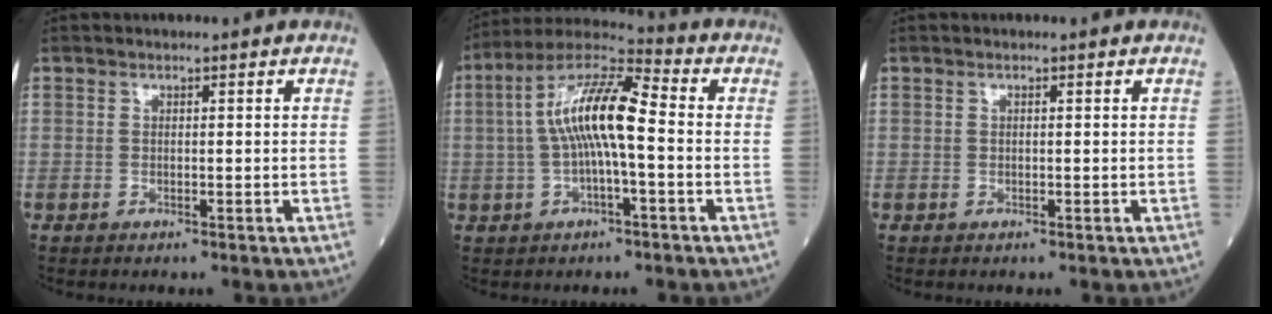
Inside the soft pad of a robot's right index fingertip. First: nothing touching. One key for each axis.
{"total": 11.7, "fx": 0.0, "fy": 2.3, "fz": 11.5, "tx": -0.225, "ty": 0.030, "tz": -0.006}
{"total": 0.0}